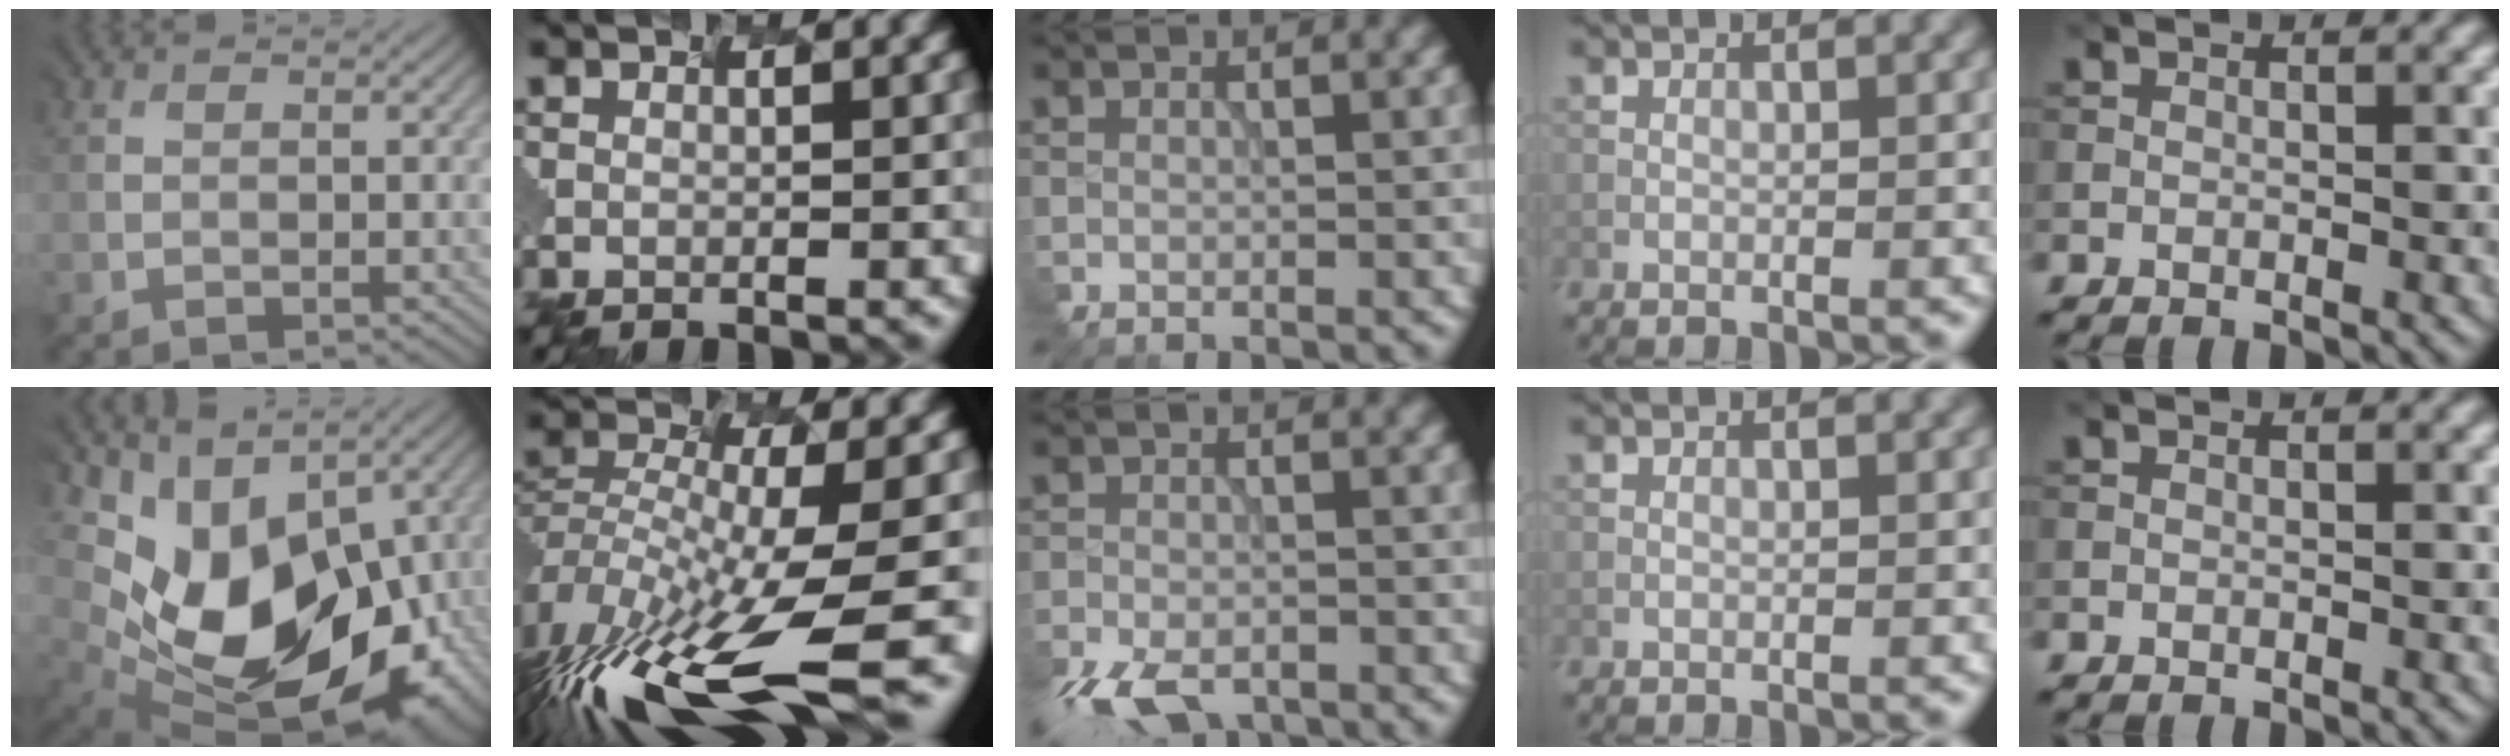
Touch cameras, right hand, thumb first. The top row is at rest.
{"thumb": {"total": 15.3, "force": [0.1, 10.9, 10.7], "torque": [-0.151, -0.027, 0.040]}, "index": {"total": 12.4, "force": [-8.1, 2.6, 9.0], "torque": [-0.232, -0.042, -0.095]}, "middle": {"total": 5.7, "force": [-4.2, 2.4, 3.1], "torque": [-0.059, -0.021, -0.083]}}